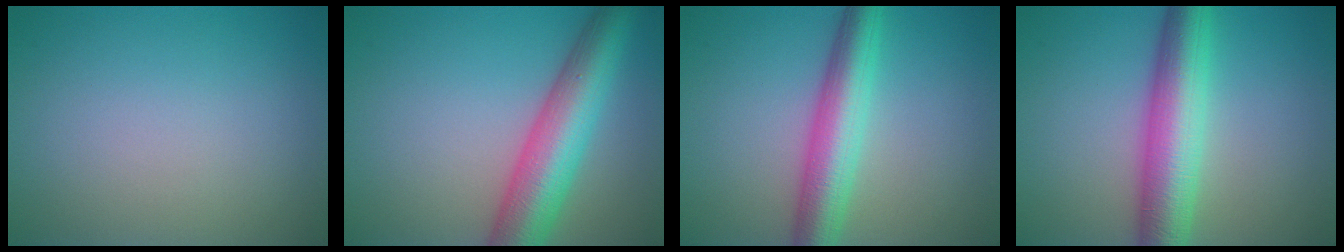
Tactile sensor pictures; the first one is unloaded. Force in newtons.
{"total": 8.2, "press": 8.2, "slide": 0.4}
{"total": 6.0, "press": 6.0, "slide": 0.3}
{"total": 7.5, "press": 7.5, "slide": 0.1}